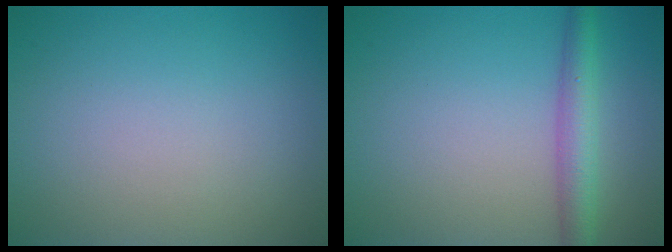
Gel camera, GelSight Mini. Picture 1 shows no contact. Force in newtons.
{"total": 3.4, "press": 3.4, "slide": 0.2}